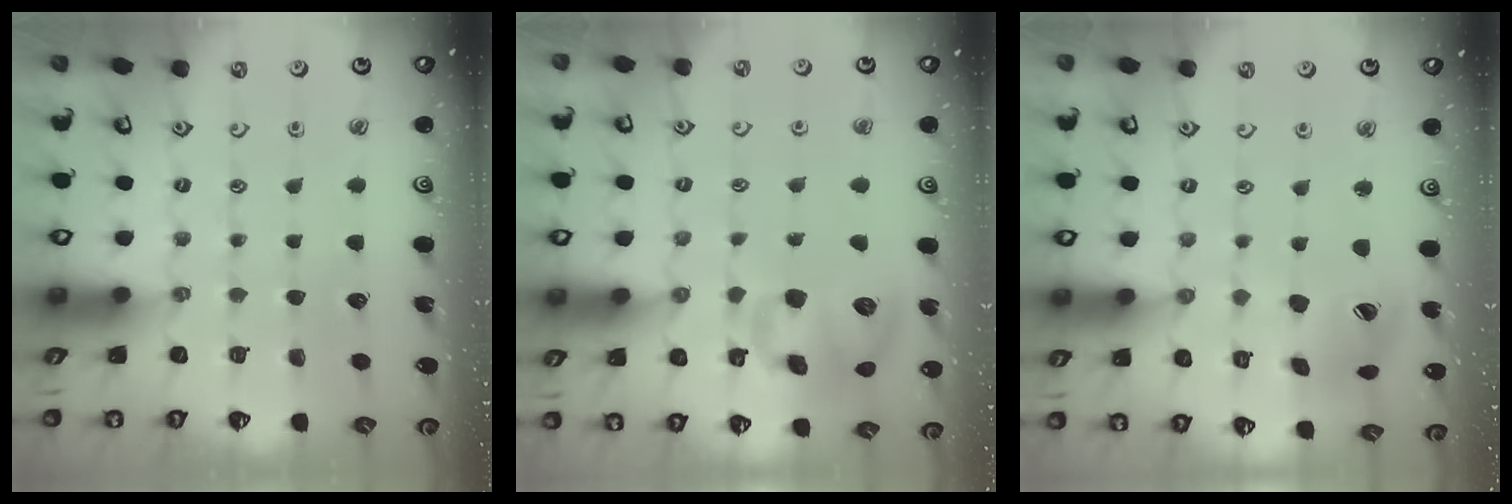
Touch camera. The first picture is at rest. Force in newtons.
{"total": 11.5, "press": 11.4, "slide": 2.0}
{"total": 10.8, "press": 10.7, "slide": 1.2}